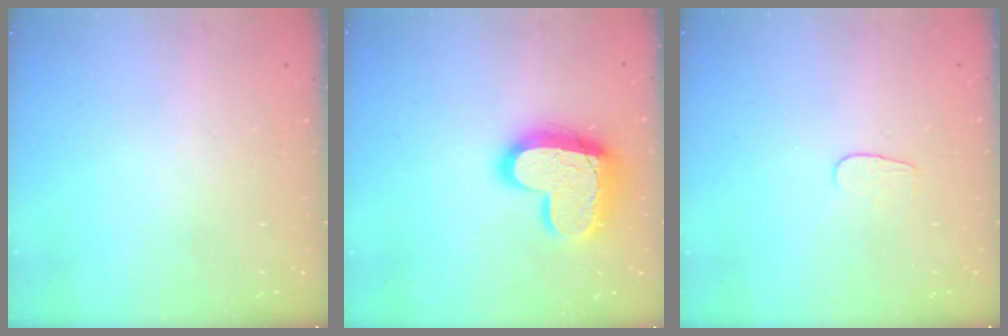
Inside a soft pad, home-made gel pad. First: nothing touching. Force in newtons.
{"total": 17.9, "press": 17.8, "slide": 1.6}
{"total": 4.3, "press": 4.3, "slide": 0.5}